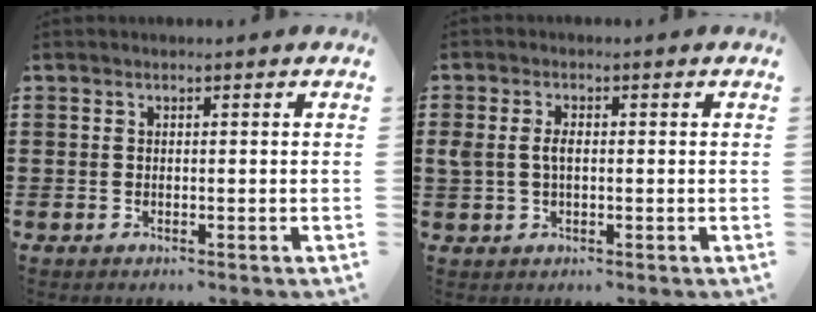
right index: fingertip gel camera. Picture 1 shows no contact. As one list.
[{"total": 2.9, "force": [0.2, 1.7, 2.4], "torque": [-0.063, 0.002, -0.003]}]